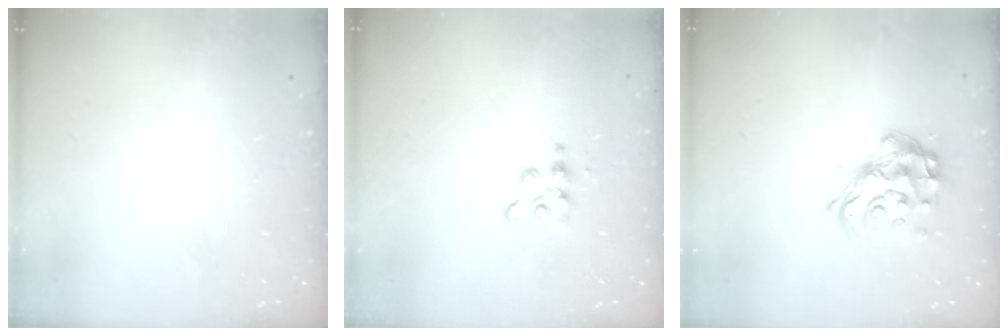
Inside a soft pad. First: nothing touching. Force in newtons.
{"total": 4.0, "press": 4.0, "slide": 0.6}
{"total": 15.5, "press": 15.4, "slide": 1.0}